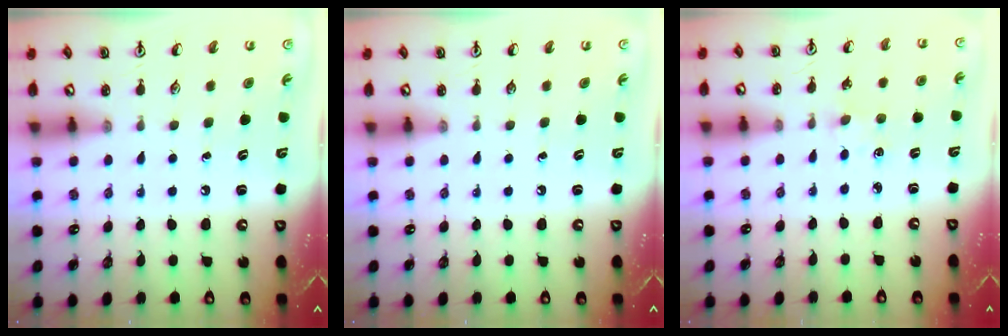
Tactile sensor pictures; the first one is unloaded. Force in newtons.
{"total": 0.0}
{"total": 1.7, "press": 1.6, "slide": 0.3}